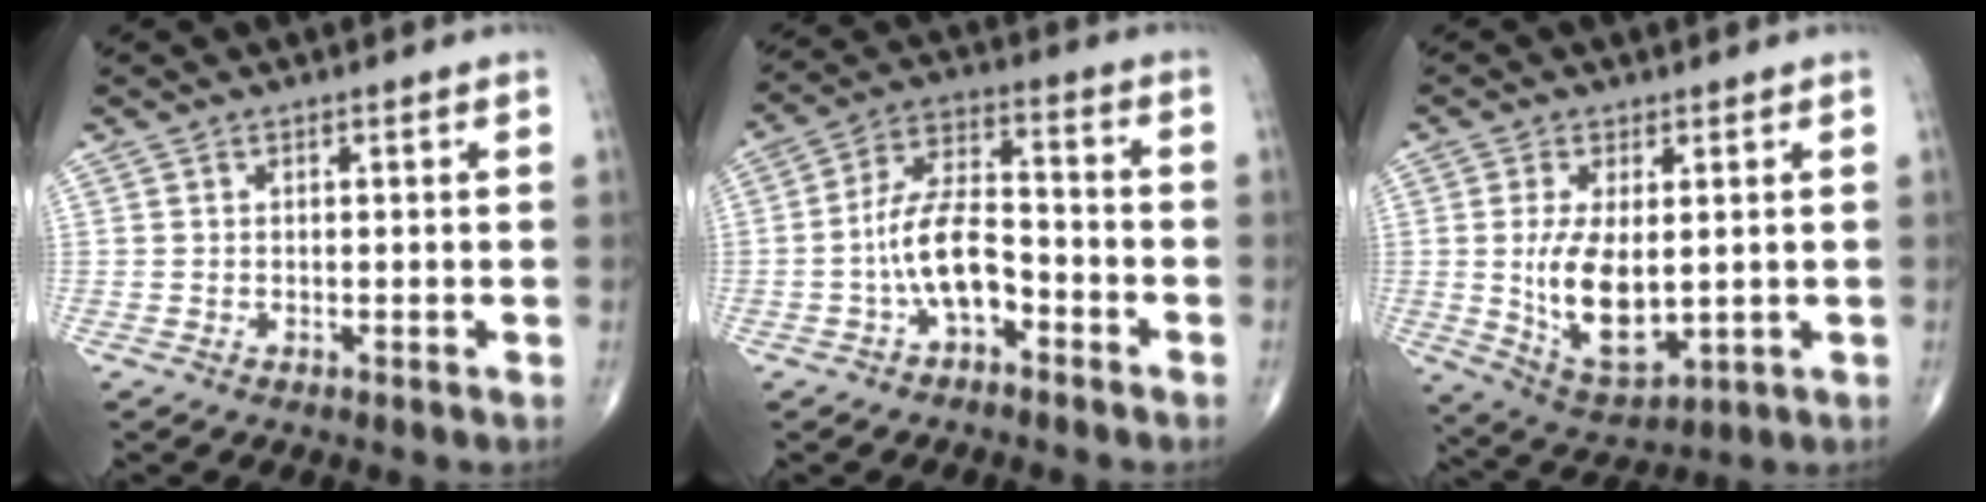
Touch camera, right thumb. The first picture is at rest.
{"total": 10.2, "force": [-3.7, 5.4, 7.8], "torque": [-0.137, 0.047, -0.072]}
{"total": 11.8, "force": [0.2, 5.8, 10.2], "torque": [-0.177, -0.021, 0.022]}